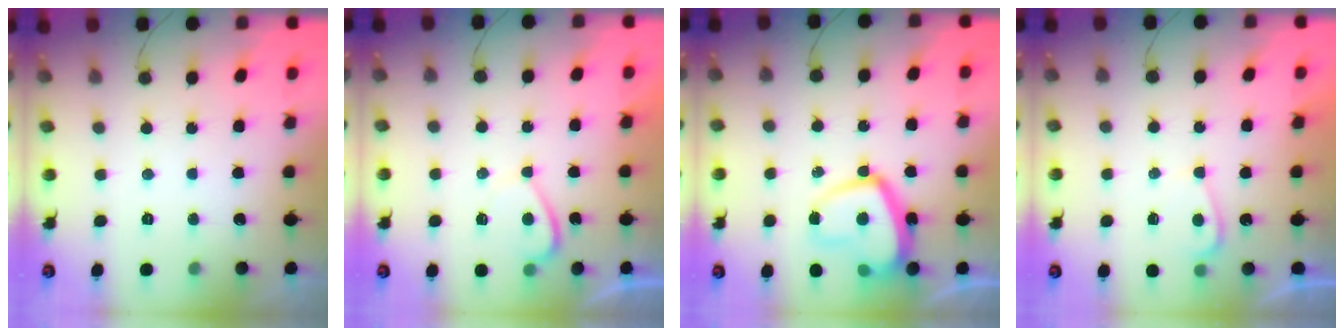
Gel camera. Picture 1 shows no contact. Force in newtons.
{"total": 2.9, "press": 2.8, "slide": 0.6}
{"total": 14.1, "press": 14.1, "slide": 1.3}
{"total": 3.3, "press": 3.2, "slide": 0.5}